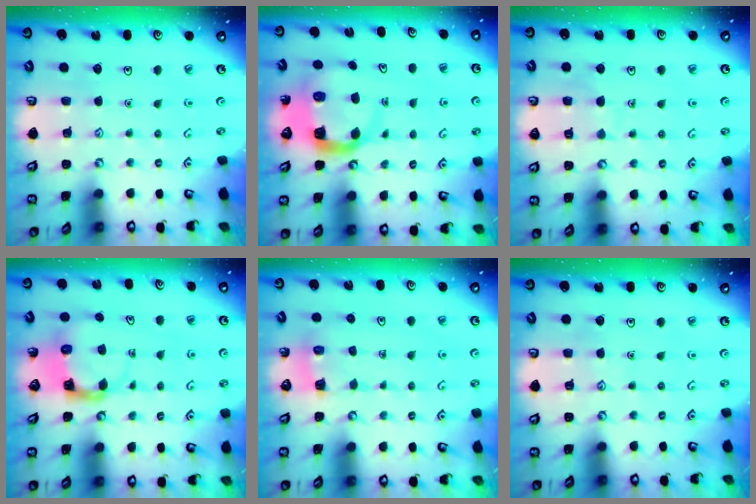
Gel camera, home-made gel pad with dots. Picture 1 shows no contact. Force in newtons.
{"total": 7.2, "press": 7.2, "slide": 0.9}
{"total": 4.9, "press": 4.9, "slide": 0.3}
{"total": 3.7, "press": 3.6, "slide": 0.5}
{"total": 2.6, "press": 2.6, "slide": 0.3}
{"total": 3.7, "press": 3.7, "slide": 0.3}